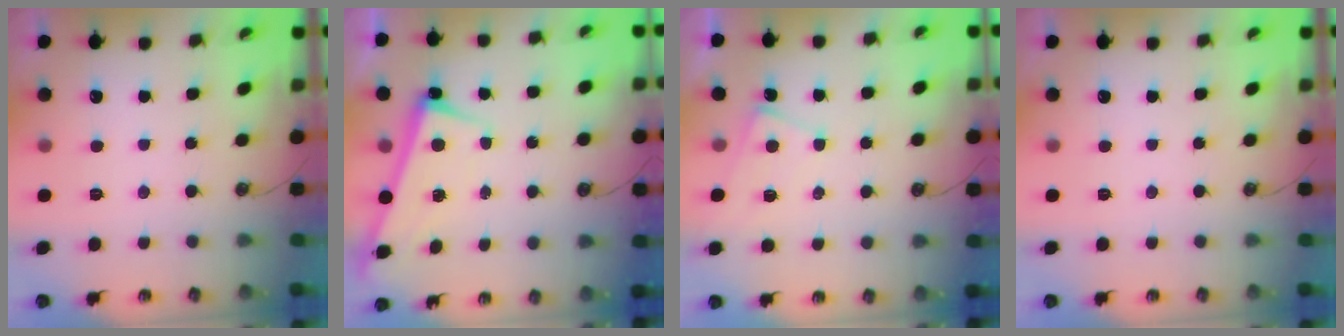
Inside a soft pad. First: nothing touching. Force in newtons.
{"total": 2.8, "press": 2.6, "slide": 1.1}
{"total": 2.1, "press": 2.0, "slide": 0.3}
{"total": 0.0}